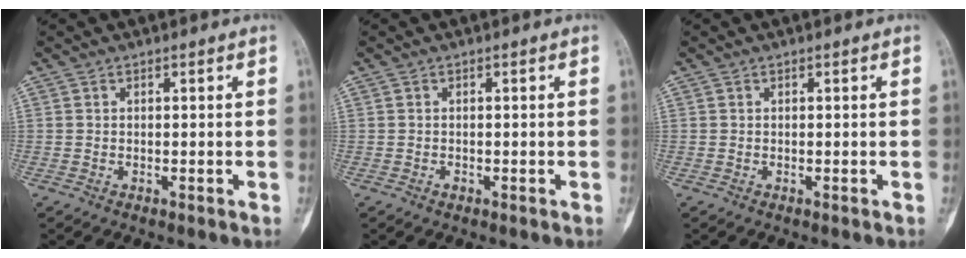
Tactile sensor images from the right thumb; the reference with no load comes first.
{"total": 0.6, "force": [-0.3, 0.5, 0.3], "torque": [-0.005, 0.002, -0.005]}
{"total": 0.0}